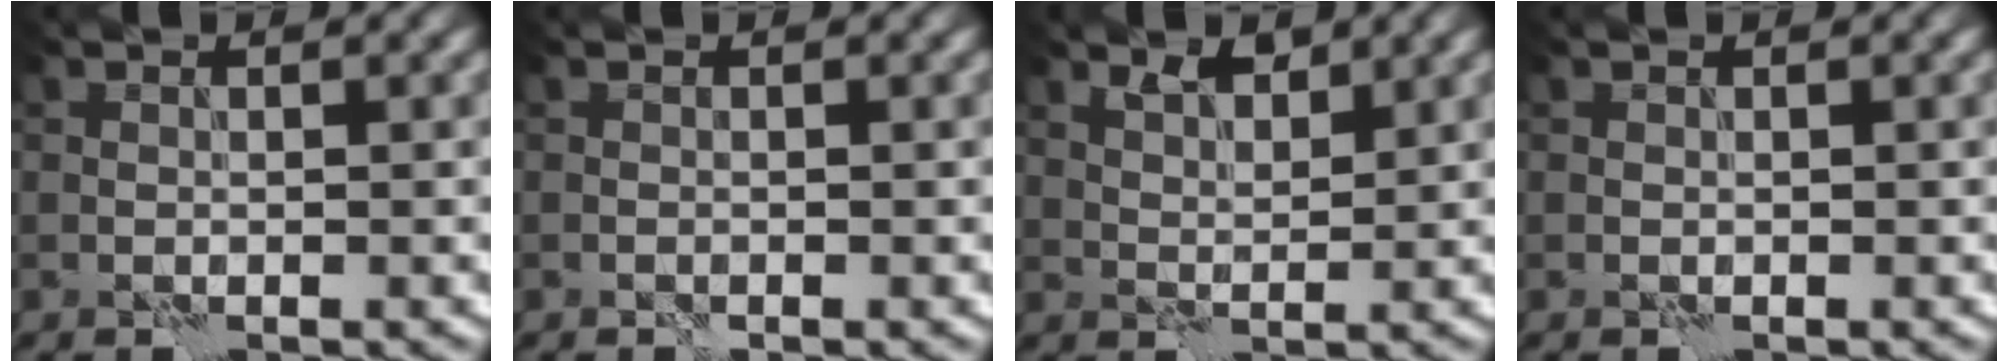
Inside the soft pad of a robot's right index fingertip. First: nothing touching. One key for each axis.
{"total": 0.0}
{"total": 2.3, "fx": 1.7, "fy": 0.8, "fz": 1.3, "tx": -0.016, "ty": -0.005, "tz": 0.035}
{"total": 0.0}